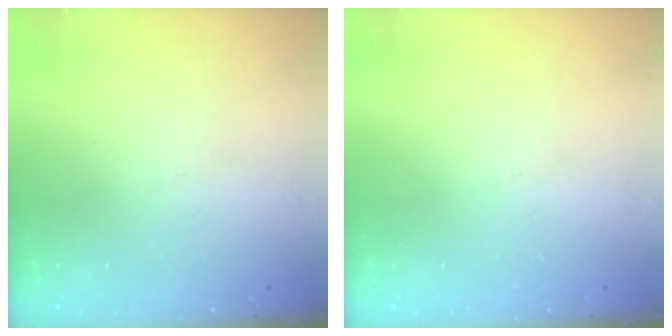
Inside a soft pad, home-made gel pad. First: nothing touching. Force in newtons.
{"total": 0.0}